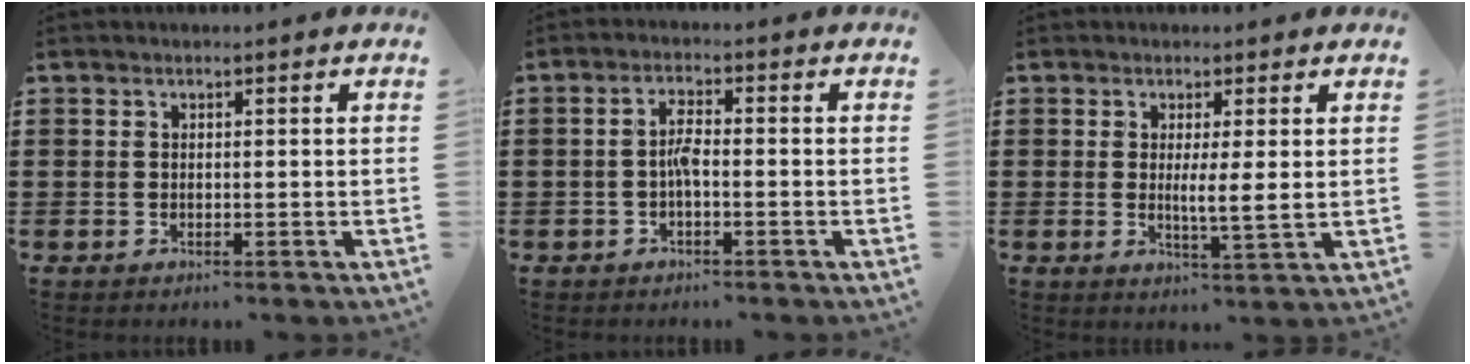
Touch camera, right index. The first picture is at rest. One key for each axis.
{"total": 2.8, "fx": -0.7, "fy": 0.7, "fz": 2.7, "tx": -0.058, "ty": 0.000, "tz": -0.015}
{"total": 3.4, "fx": 0.6, "fy": 0.1, "fz": 3.3, "tx": -0.060, "ty": -0.007, "tz": 0.006}